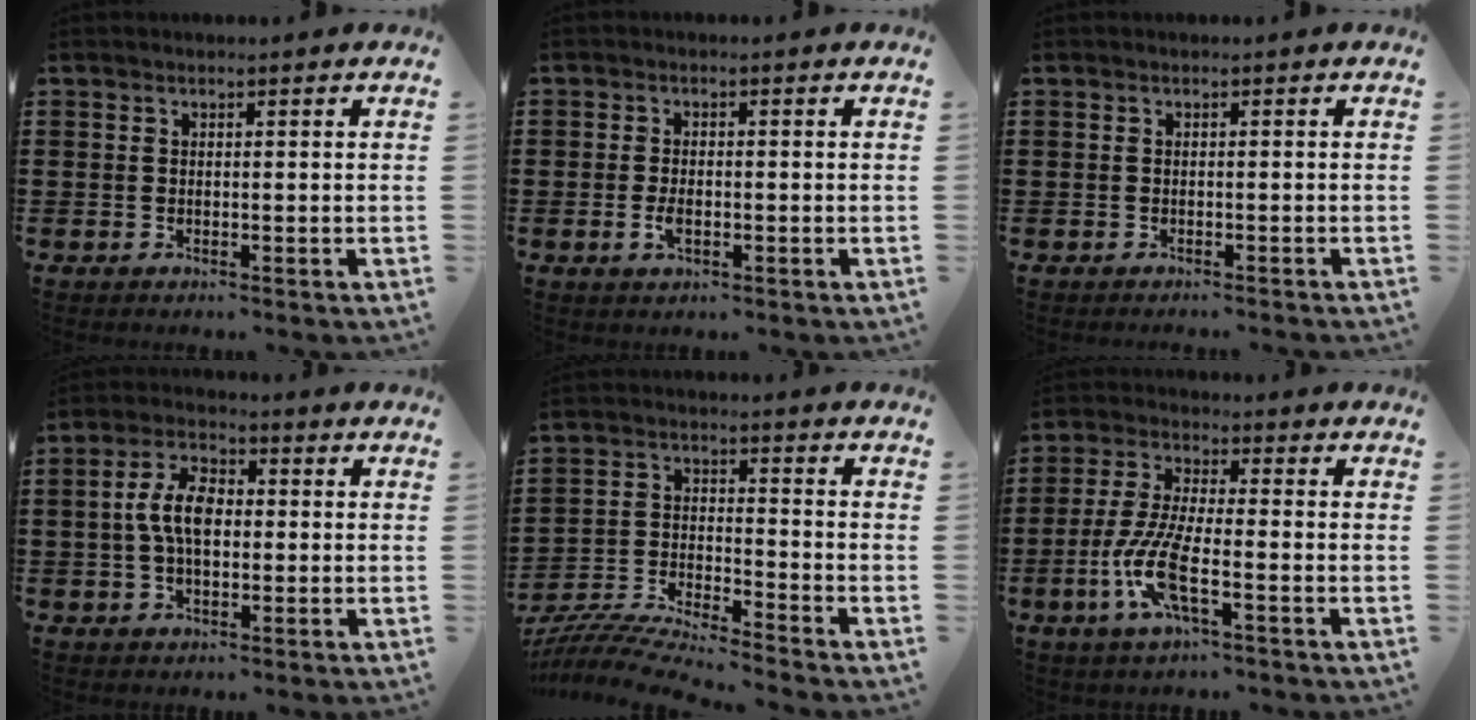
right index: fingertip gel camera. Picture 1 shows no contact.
{"total": 2.5, "force": [-0.7, 1.1, 2.2], "torque": [-0.055, -0.005, -0.016]}
{"total": 0.5, "force": [-0.5, -0.1, 0.1], "torque": [-0.004, -0.002, -0.011]}
{"total": 6.9, "force": [0.0, 3.7, 5.8], "torque": [-0.125, 0.009, -0.005]}
{"total": 6.5, "force": [-6.4, -0.1, 1.5], "torque": [-0.047, -0.012, -0.130]}
{"total": 8.7, "force": [-3.4, 2.2, 7.7], "torque": [-0.182, -0.016, -0.070]}